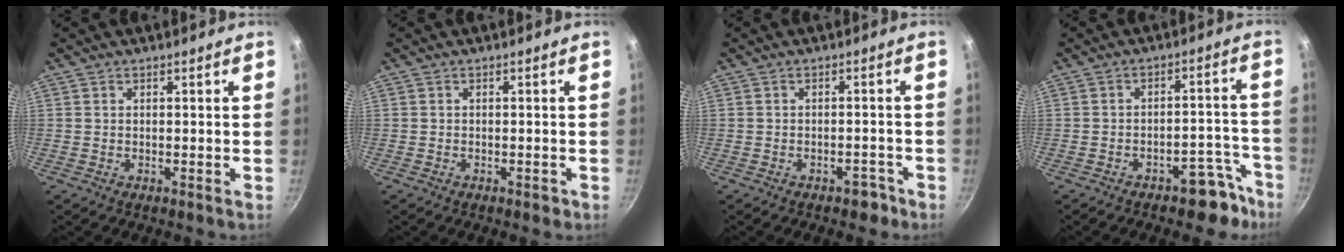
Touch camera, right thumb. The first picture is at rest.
{"total": 0.9, "force": [-0.6, 0.5, 0.5], "torque": [-0.003, 0.000, -0.008]}
{"total": 2.9, "force": [-2.0, 1.5, 1.4], "torque": [-0.010, 0.016, -0.024]}
{"total": 8.0, "force": [-5.7, 3.5, 4.3], "torque": [-0.030, 0.064, -0.077]}